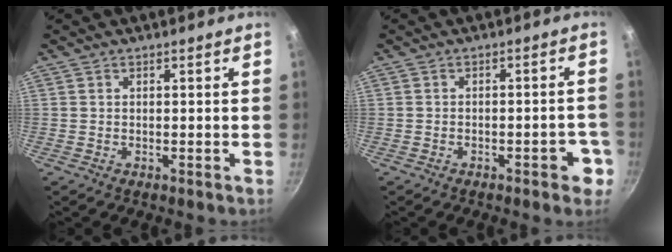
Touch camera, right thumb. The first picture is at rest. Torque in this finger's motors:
{"motor_torque": [0.56, 0.33, 0.06, -0.13, 0.01]}